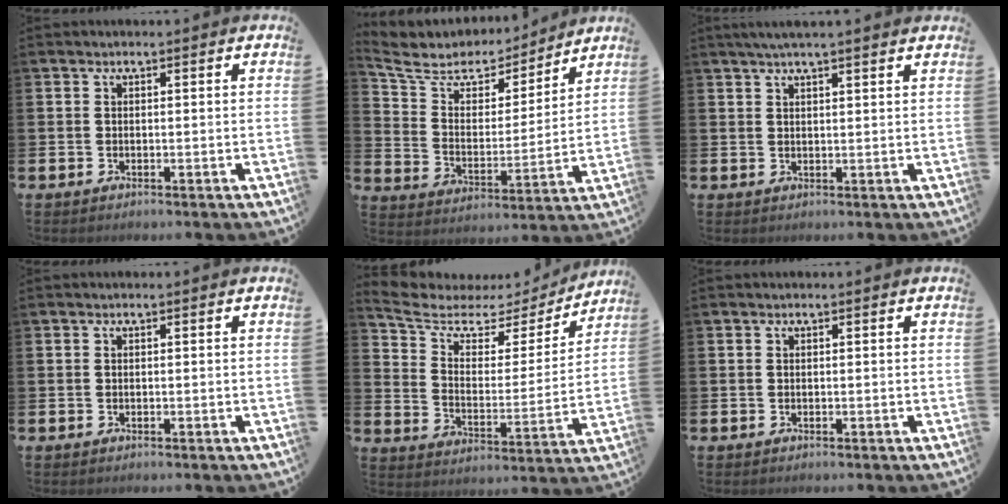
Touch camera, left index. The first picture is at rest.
{"total": 6.5, "force": [5.7, 3.1, 0.8], "torque": [-0.060, -0.046, 0.095]}
{"total": 3.0, "force": [2.6, 0.0, 1.5], "torque": [-0.029, -0.004, 0.047]}
{"total": 0.0}
{"total": 6.2, "force": [5.2, 3.0, 1.7], "torque": [-0.068, -0.042, 0.082]}
{"total": 0.0}